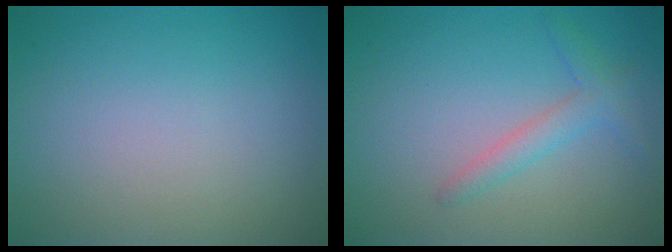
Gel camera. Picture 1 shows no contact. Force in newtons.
{"total": 2.2, "press": 2.2, "slide": 0.1}